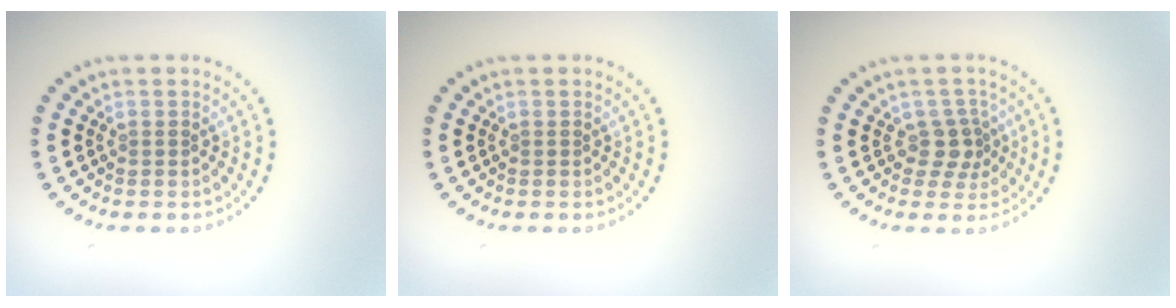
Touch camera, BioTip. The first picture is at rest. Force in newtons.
{"total": 0.0}
{"total": 2.4, "press": 1.8, "slide": 1.6}